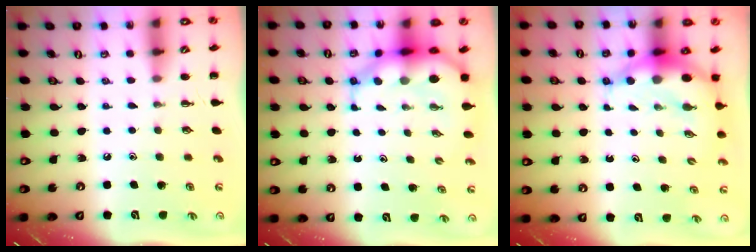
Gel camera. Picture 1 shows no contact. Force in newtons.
{"total": 8.4, "press": 8.1, "slide": 2.2}
{"total": 8.0, "press": 7.7, "slide": 2.0}